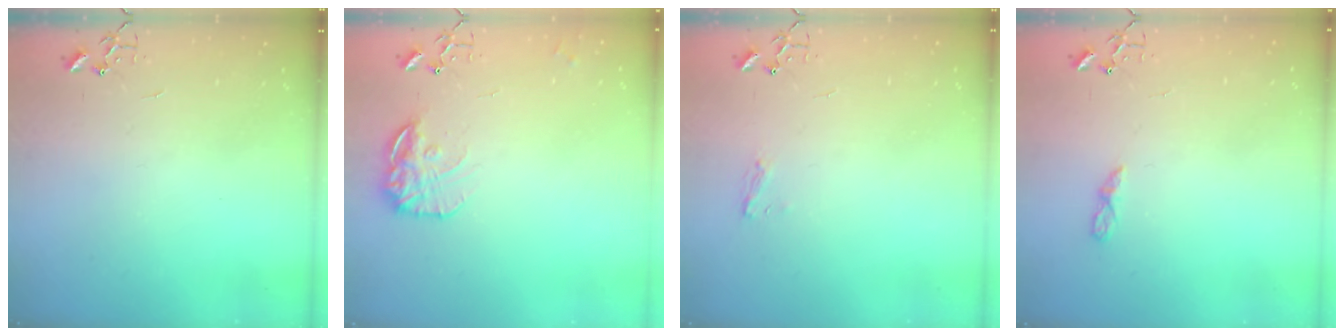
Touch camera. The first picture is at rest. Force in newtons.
{"total": 13.7, "press": 13.7, "slide": 0.9}
{"total": 5.7, "press": 5.7, "slide": 0.7}
{"total": 5.3, "press": 5.3, "slide": 0.7}